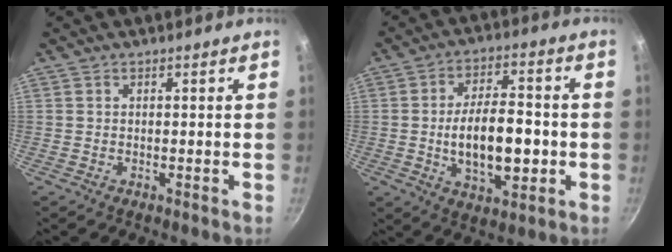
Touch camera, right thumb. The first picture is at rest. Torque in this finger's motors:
{"motor_torque": [-0.18, 0.67, 1.03, 0.38, 0.10]}